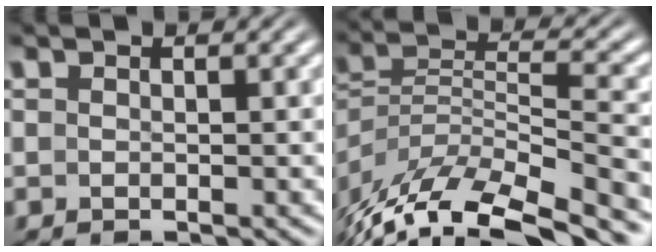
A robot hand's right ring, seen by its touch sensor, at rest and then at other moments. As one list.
[{"total": 10.8, "force": [-6.0, 5.9, 6.8], "torque": [-0.147, -0.050, -0.073]}]